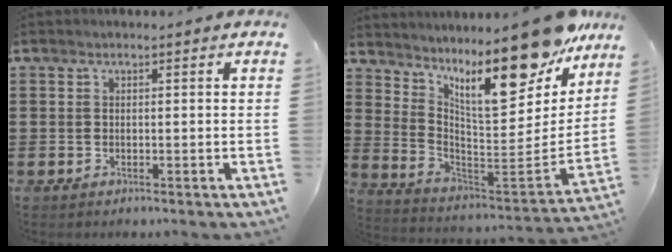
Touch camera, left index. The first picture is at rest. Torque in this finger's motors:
{"motor_torque": [1.22, -0.92, 1.05, 0.21]}